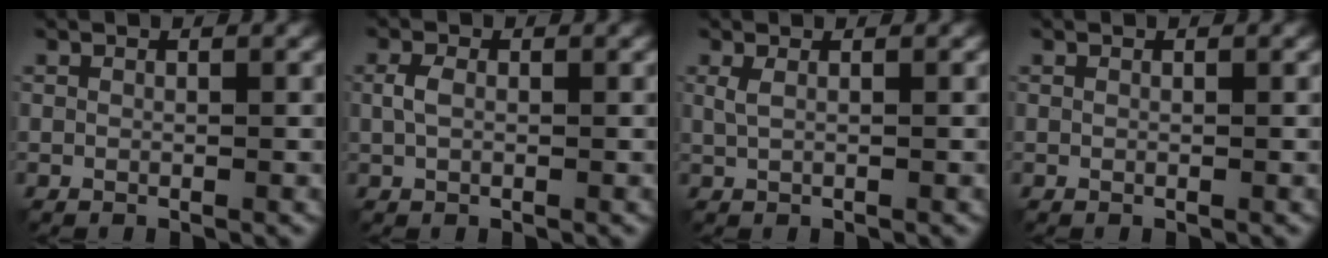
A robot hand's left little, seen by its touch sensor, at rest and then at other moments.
{"total": 1.6, "force": [0.0, 1.0, 1.2], "torque": [-0.031, 0.004, -0.002]}
{"total": 1.2, "force": [0.4, 0.4, 1.0], "torque": [-0.019, 0.003, 0.009]}
{"total": 0.0}